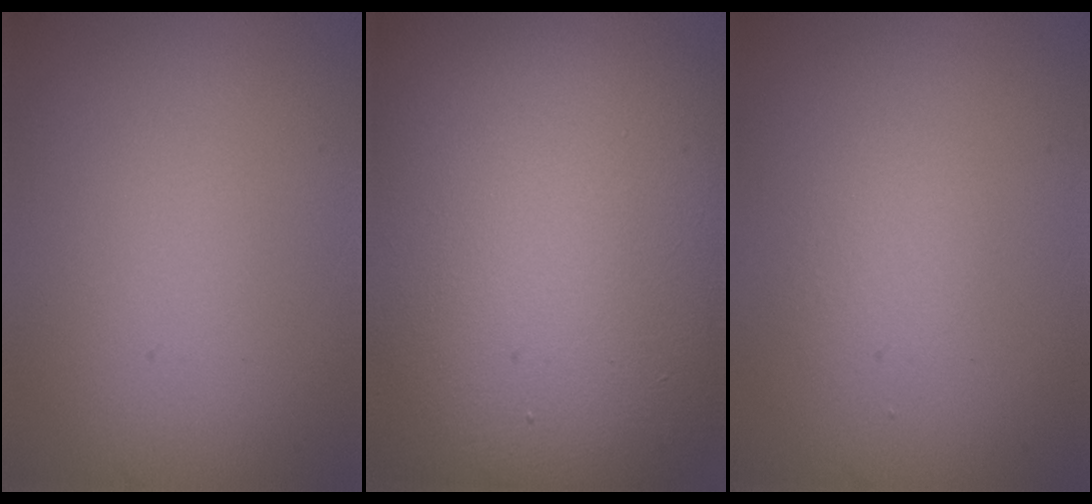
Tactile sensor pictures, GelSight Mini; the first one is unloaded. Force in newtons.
{"total": 20.1, "press": 20.0, "slide": 1.2}
{"total": 1.3, "press": 1.3, "slide": 0.0}